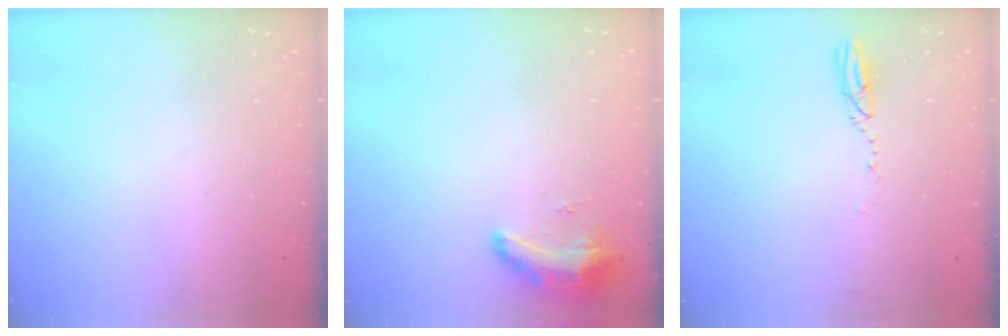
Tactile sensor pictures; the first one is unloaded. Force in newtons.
{"total": 8.8, "press": 8.8, "slide": 0.7}
{"total": 3.2, "press": 3.2, "slide": 0.4}